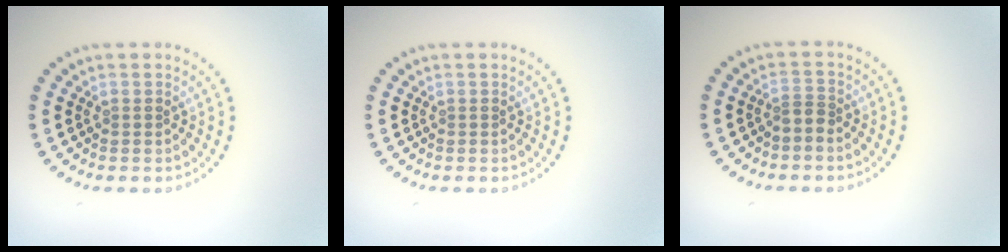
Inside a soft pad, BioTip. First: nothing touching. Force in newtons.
{"total": 0.0}
{"total": 1.2, "press": 0.7, "slide": 0.9}